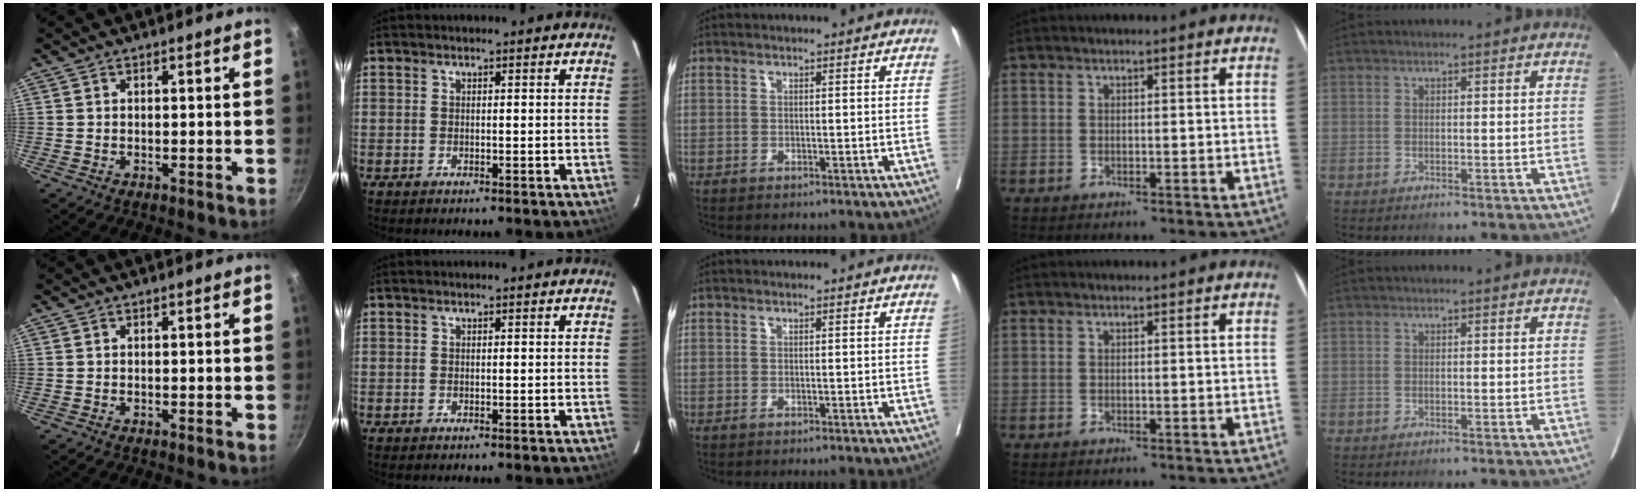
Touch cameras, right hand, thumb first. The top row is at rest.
{}